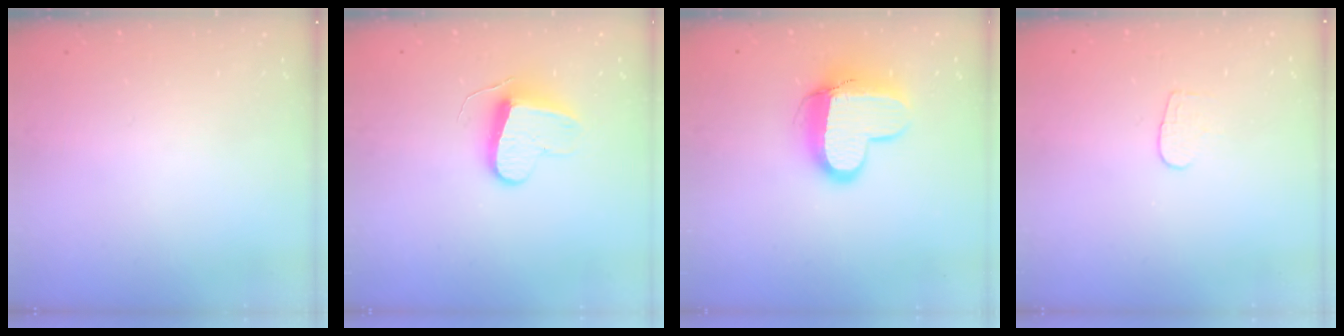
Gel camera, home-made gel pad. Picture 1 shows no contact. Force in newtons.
{"total": 9.6, "press": 9.5, "slide": 0.6}
{"total": 12.5, "press": 12.5, "slide": 1.0}
{"total": 4.6, "press": 4.6, "slide": 0.2}